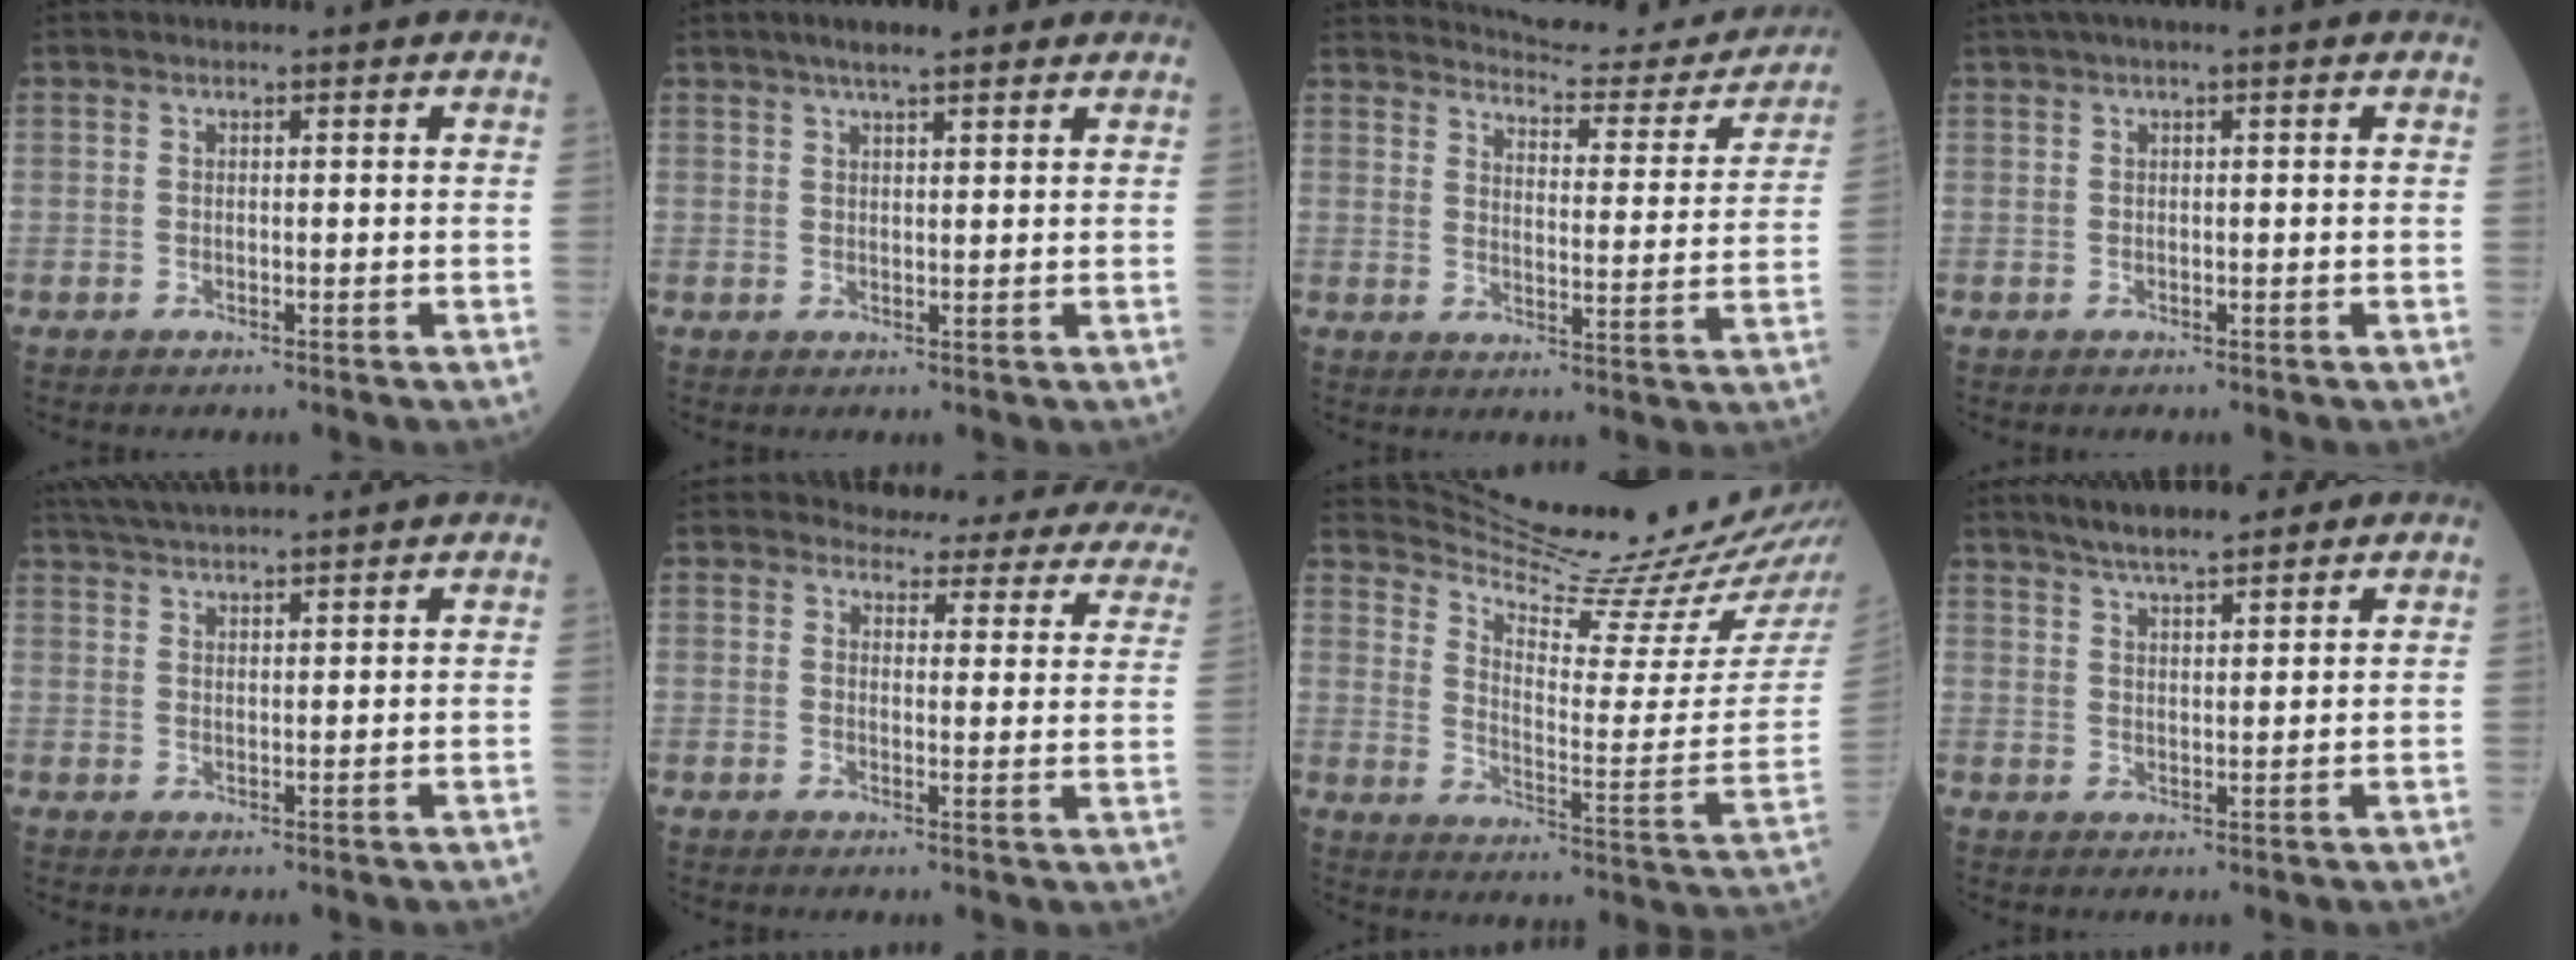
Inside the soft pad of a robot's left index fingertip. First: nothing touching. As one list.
[{"total": 4.8, "force": [3.4, 0.8, 3.2], "torque": [-0.053, 0.019, 0.054]}, {"total": 18.4, "force": [17.7, 3.2, 4.1], "torque": [-0.045, -0.045, 0.208]}, {"total": 2.2, "force": [1.1, -0.2, 1.9], "torque": [-0.043, 0.017, 0.025]}, {"total": 9.6, "force": [8.8, -0.4, 3.7], "torque": [-0.069, 0.035, 0.140]}, {"total": 17.8, "force": [16.7, 4.9, 3.9], "torque": [-0.018, -0.058, 0.160]}, {"total": 21.6, "force": [20.4, 0.2, 7.3], "torque": [-0.125, -0.096, 0.280]}, {"total": 6.8, "force": [5.7, 1.0, 3.6], "torque": [-0.061, 0.020, 0.098]}]